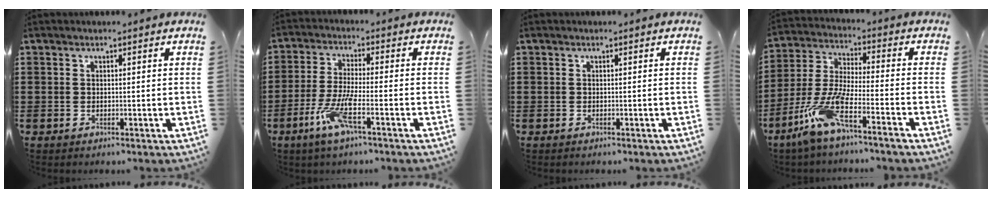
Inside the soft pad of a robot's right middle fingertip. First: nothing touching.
{"total": 7.1, "force": [-3.5, 1.1, 6.0], "torque": [-0.130, -0.010, -0.069]}
{"total": 0.0}
{"total": 9.2, "force": [-6.4, 0.7, 6.7], "torque": [-0.158, -0.021, -0.131]}